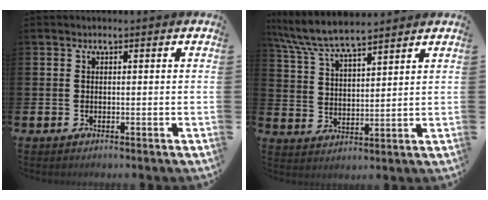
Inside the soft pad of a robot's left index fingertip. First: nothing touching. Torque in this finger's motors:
{"motor_torque": [0.28, -0.36, 0.81, 0.21]}